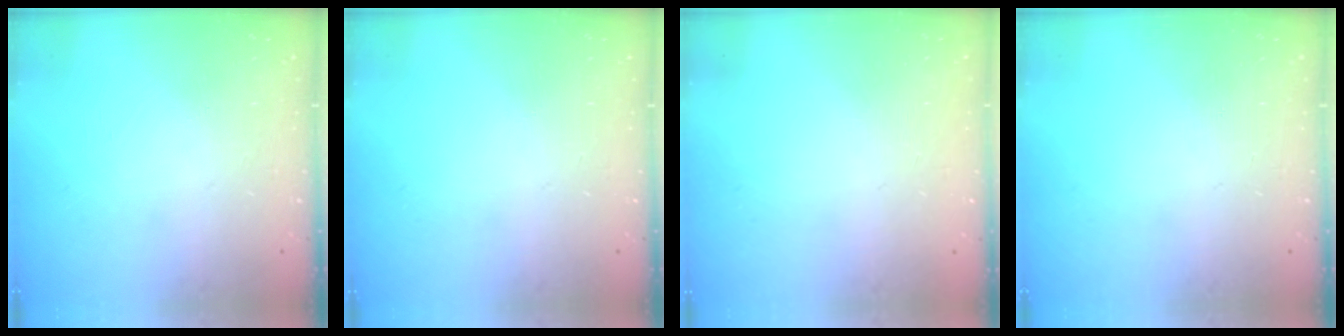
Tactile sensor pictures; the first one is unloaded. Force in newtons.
{"total": 0.0}
{"total": 0.6, "press": 0.5, "slide": 0.1}
{"total": 0.0}